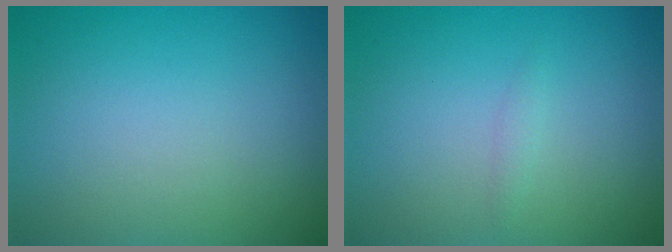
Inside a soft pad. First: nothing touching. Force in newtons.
{"total": 0.6, "press": 0.6, "slide": 0.0}